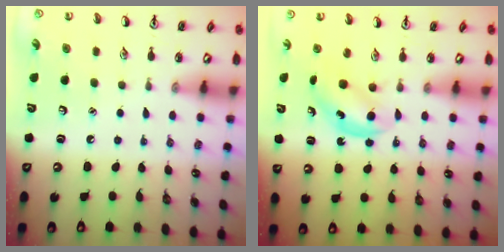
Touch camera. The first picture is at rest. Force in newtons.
{"total": 5.2, "press": 5.2, "slide": 0.6}